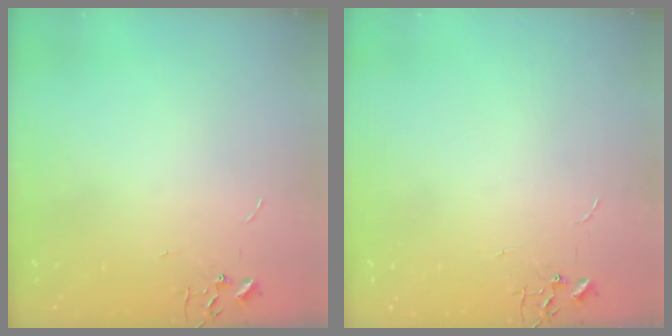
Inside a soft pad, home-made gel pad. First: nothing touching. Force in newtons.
{"total": 0.0}